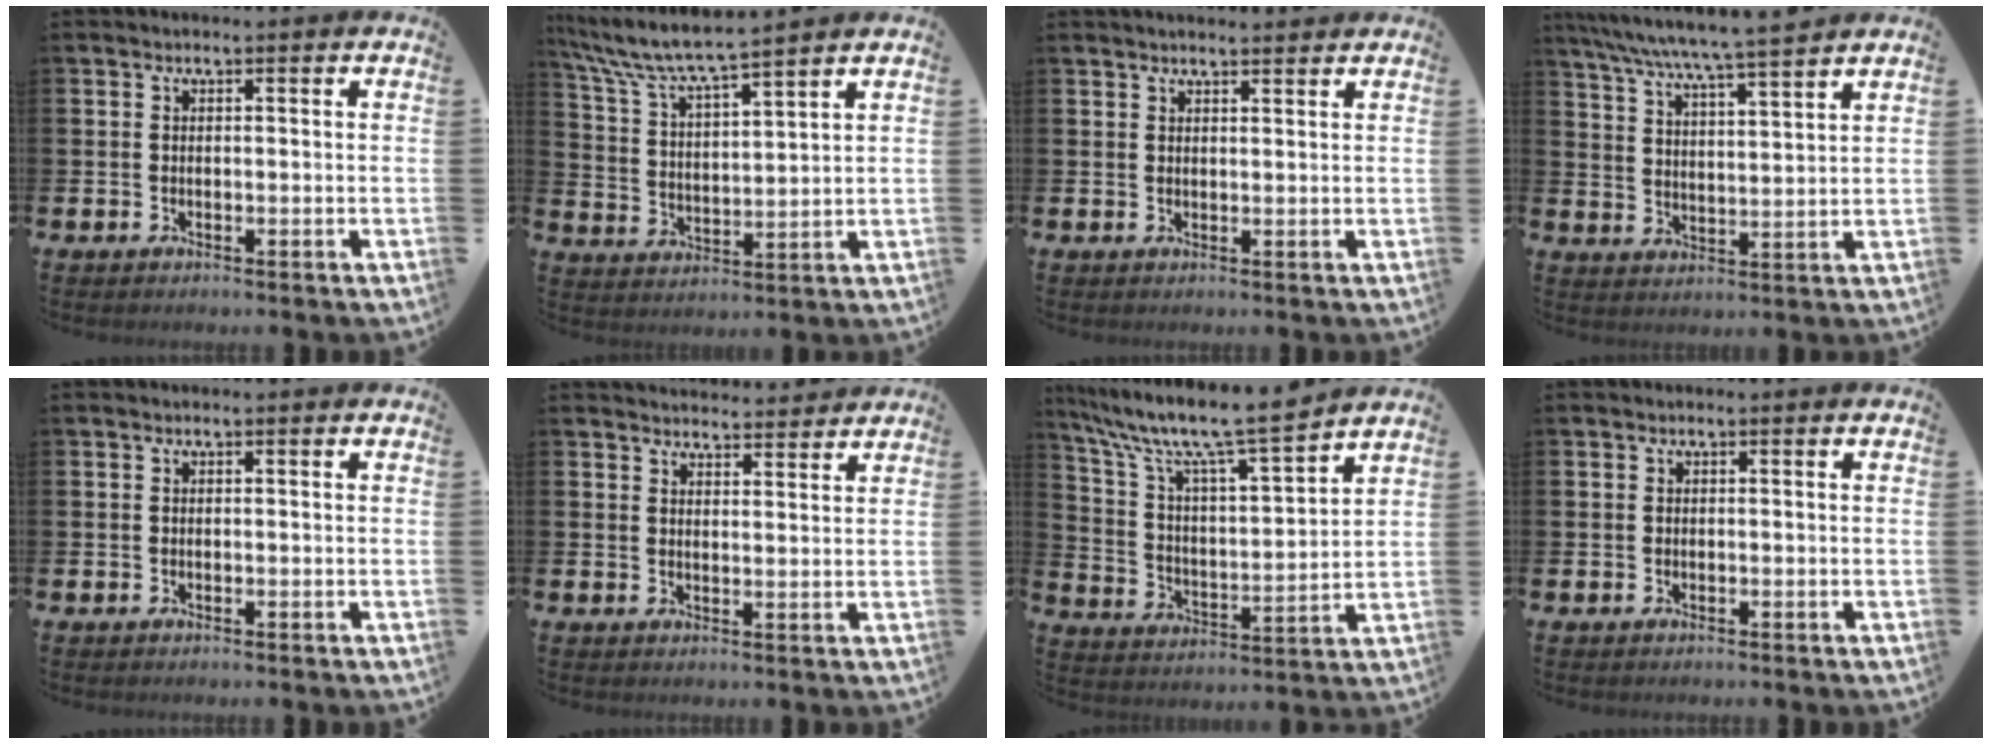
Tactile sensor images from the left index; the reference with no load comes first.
{"total": 6.9, "force": [6.4, 0.3, 2.5], "torque": [-0.078, -0.041, 0.109]}
{"total": 1.8, "force": [1.8, 0.1, 0.2], "torque": [0.003, -0.008, 0.031]}
{"total": 7.0, "force": [6.6, -0.2, 2.2], "torque": [-0.069, -0.042, 0.116]}
{"total": 0.0}
{"total": 3.5, "force": [3.4, 0.4, -0.1], "torque": [0.000, -0.022, 0.062]}
{"total": 10.4, "force": [9.2, 0.7, 4.9], "torque": [-0.127, -0.062, 0.150]}
{"total": 0.0}